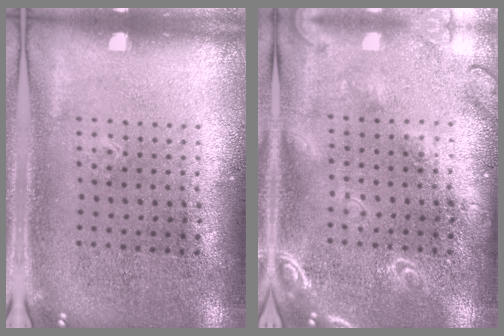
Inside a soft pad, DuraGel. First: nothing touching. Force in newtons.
{"total": 1.8, "press": 1.7, "slide": 0.2}